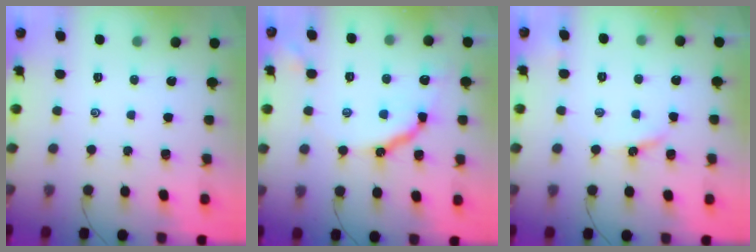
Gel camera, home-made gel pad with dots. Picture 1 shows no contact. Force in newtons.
{"total": 10.3, "press": 10.2, "slide": 1.1}
{"total": 4.5, "press": 4.4, "slide": 0.5}